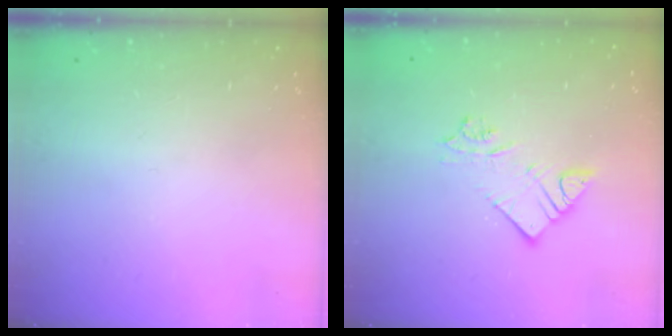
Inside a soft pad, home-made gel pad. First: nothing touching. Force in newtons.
{"total": 6.6, "press": 6.6, "slide": 0.2}